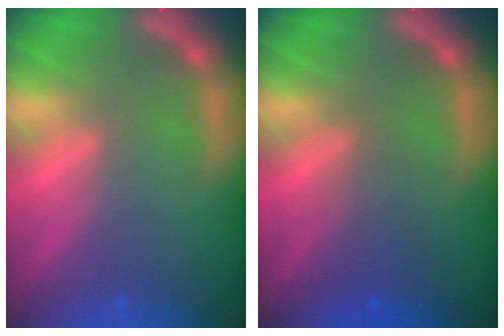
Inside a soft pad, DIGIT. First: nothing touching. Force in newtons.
{"total": 2.5}